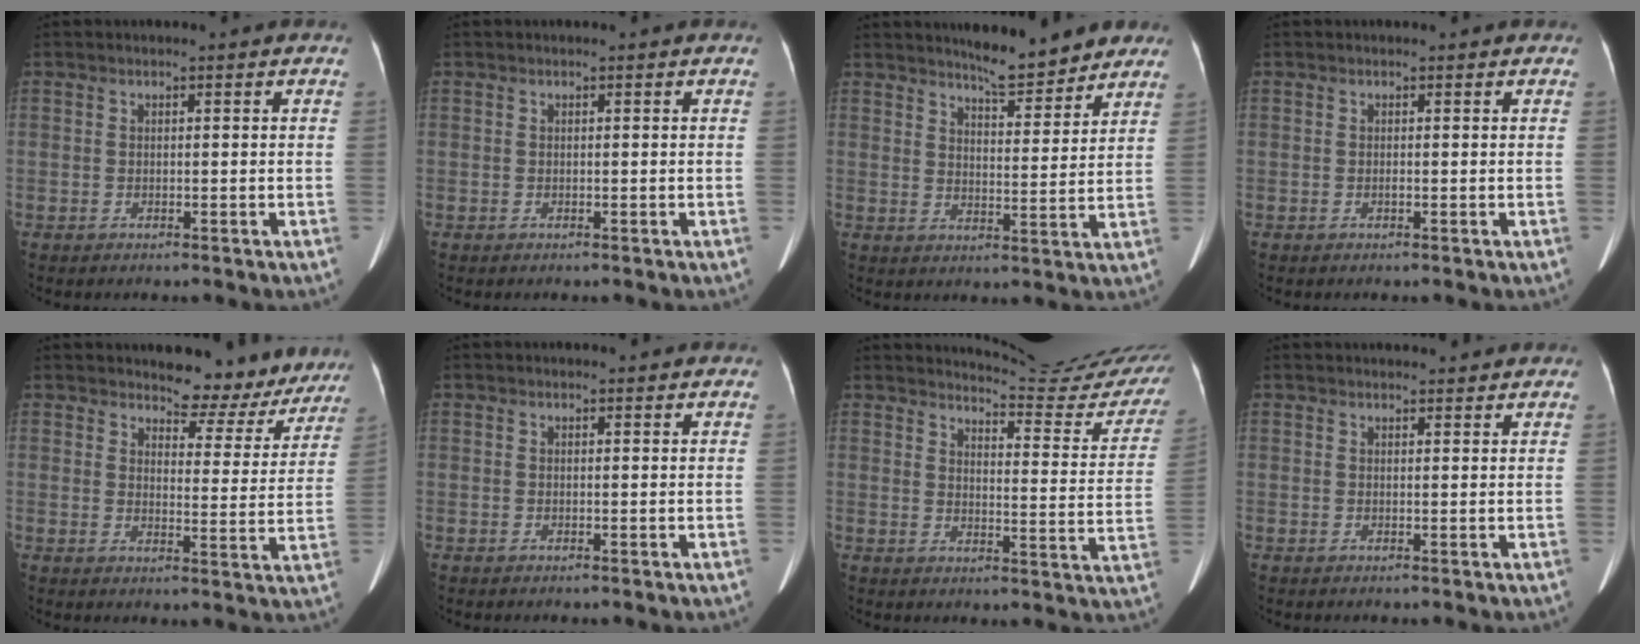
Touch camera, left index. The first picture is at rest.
{"total": 0.0}
{"total": 8.8, "force": [8.0, 1.5, 3.4], "torque": [-0.048, -0.005, 0.109]}
{"total": 0.0}
{"total": 10.5, "force": [9.8, 3.2, 2.0], "torque": [-0.007, -0.025, 0.103]}
{"total": 1.7, "force": [1.6, 0.4, 0.4], "torque": [-0.013, 0.006, 0.017]}
{"total": 17.5, "force": [17.3, 0.5, 2.8], "torque": [-0.027, -0.115, 0.186]}
{"total": 5.5, "force": [5.3, 0.9, 1.4], "torque": [-0.014, 0.019, 0.059]}